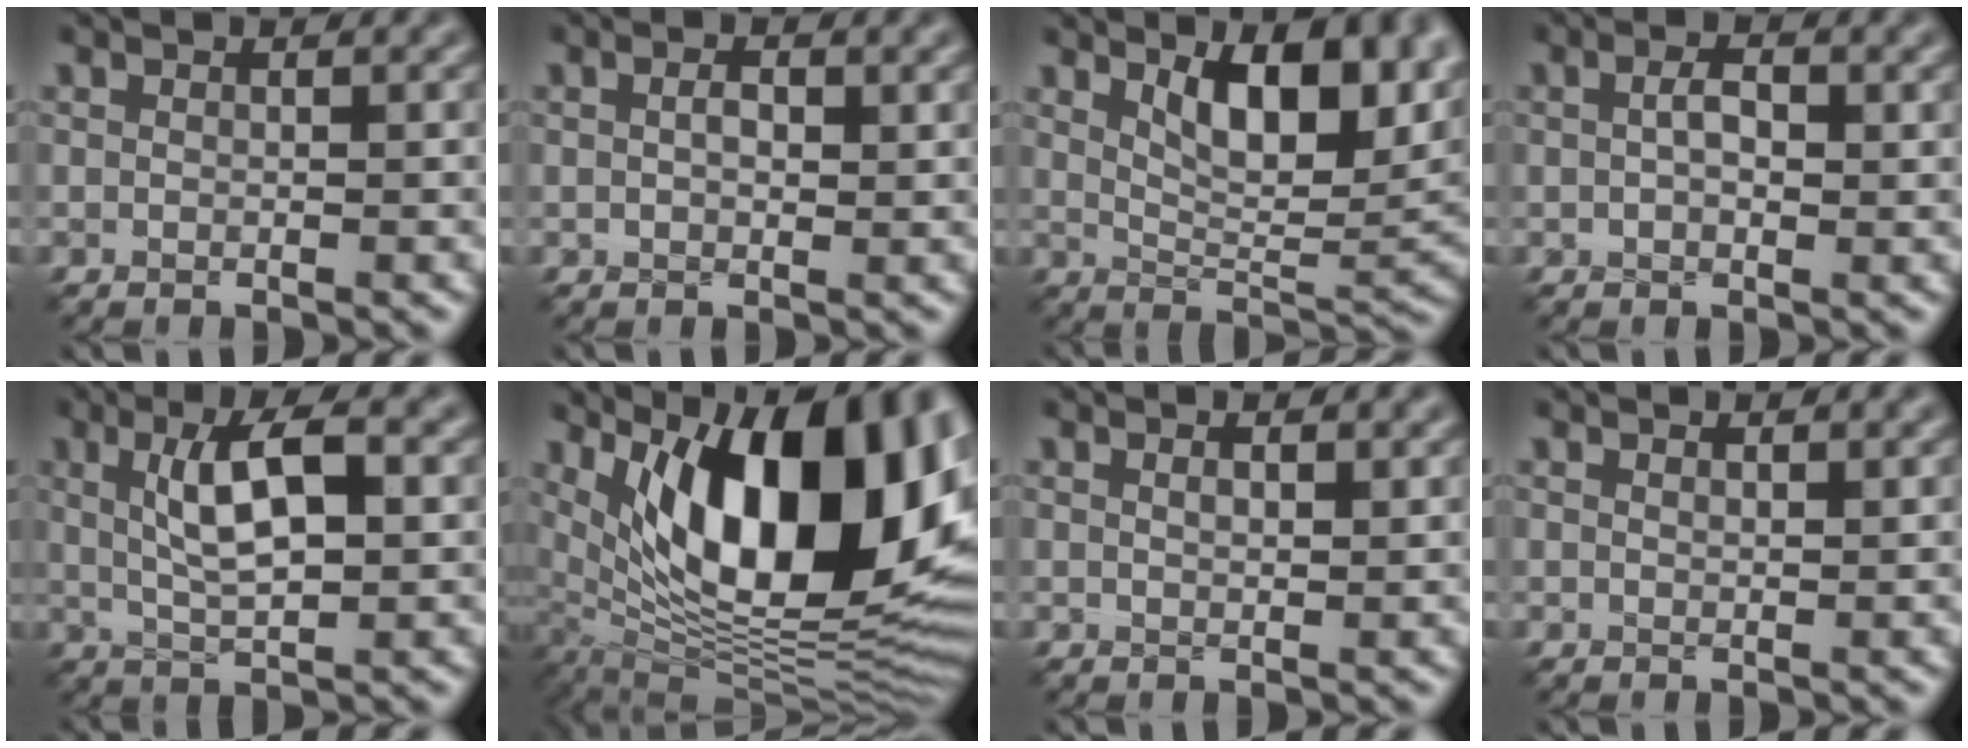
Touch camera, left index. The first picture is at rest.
{"total": 1.9, "force": [0.4, 1.1, 1.5], "torque": [-0.029, 0.000, 0.007]}
{"total": 9.5, "force": [4.2, 3.8, 7.6], "torque": [-0.118, 0.002, 0.071]}
{"total": 2.6, "force": [0.4, 1.4, 2.1], "torque": [-0.040, 0.001, 0.006]}
{"total": 6.0, "force": [1.7, 1.9, 5.5], "torque": [-0.098, 0.005, 0.029]}
{"total": 17.1, "force": [5.1, 7.5, 14.6], "torque": [-0.191, -0.003, 0.081]}
{"total": 1.2, "force": [0.7, 0.4, 0.9], "torque": [-0.018, -0.001, 0.015]}
{"total": 0.7, "force": [0.6, 0.2, 0.3], "torque": [-0.005, -0.001, 0.012]}